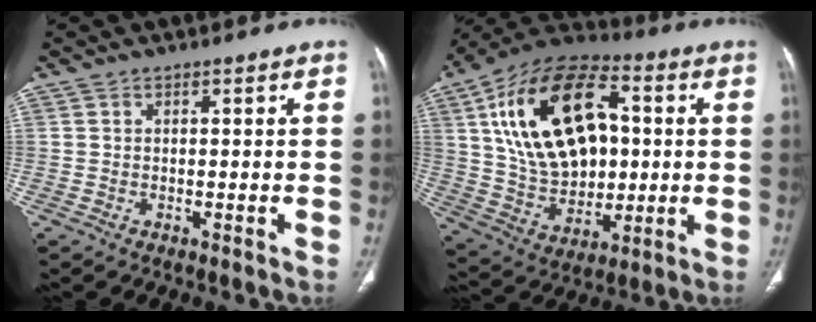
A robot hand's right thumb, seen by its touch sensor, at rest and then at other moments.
{"total": 25.0, "force": [4.9, 15.2, 19.2], "torque": [-0.306, 0.004, 0.087]}